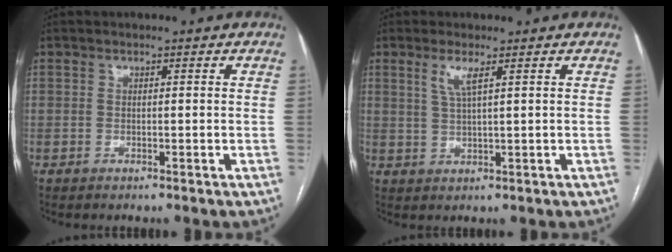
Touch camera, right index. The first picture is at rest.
{"total": 3.0, "force": [1.5, 0.0, 2.6], "torque": [-0.061, -0.003, 0.033]}